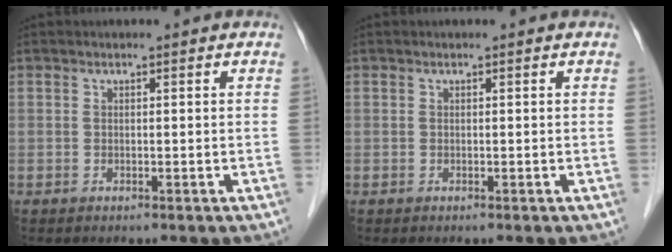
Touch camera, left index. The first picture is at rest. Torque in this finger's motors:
{"motor_torque": [0.00, 0.00, 0.00, 0.00]}